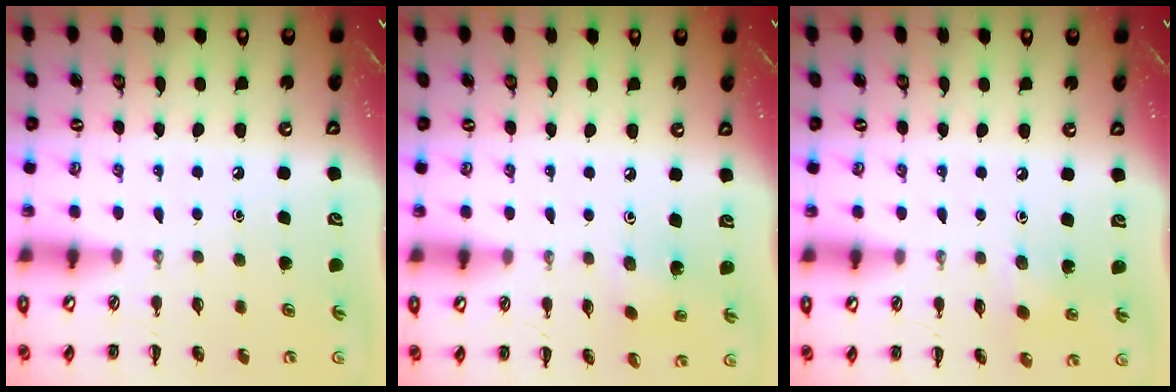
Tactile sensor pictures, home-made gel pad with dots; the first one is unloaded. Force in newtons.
{"total": 1.7, "press": 1.5, "slide": 0.6}
{"total": 2.9, "press": 2.8, "slide": 0.6}